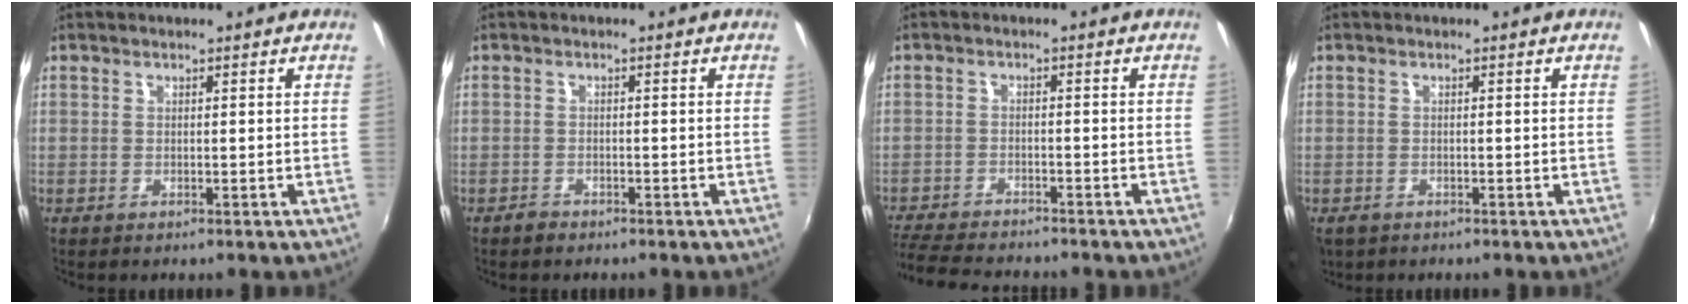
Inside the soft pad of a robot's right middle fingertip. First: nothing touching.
{"total": 1.4, "force": [-1.2, 0.6, 0.2], "torque": [-0.008, 0.001, -0.023]}
{"total": 10.9, "force": [-9.9, 2.2, 4.0], "torque": [-0.111, -0.017, -0.167]}
{"total": 2.8, "force": [-1.6, 1.9, 1.3], "torque": [-0.029, -0.011, -0.025]}